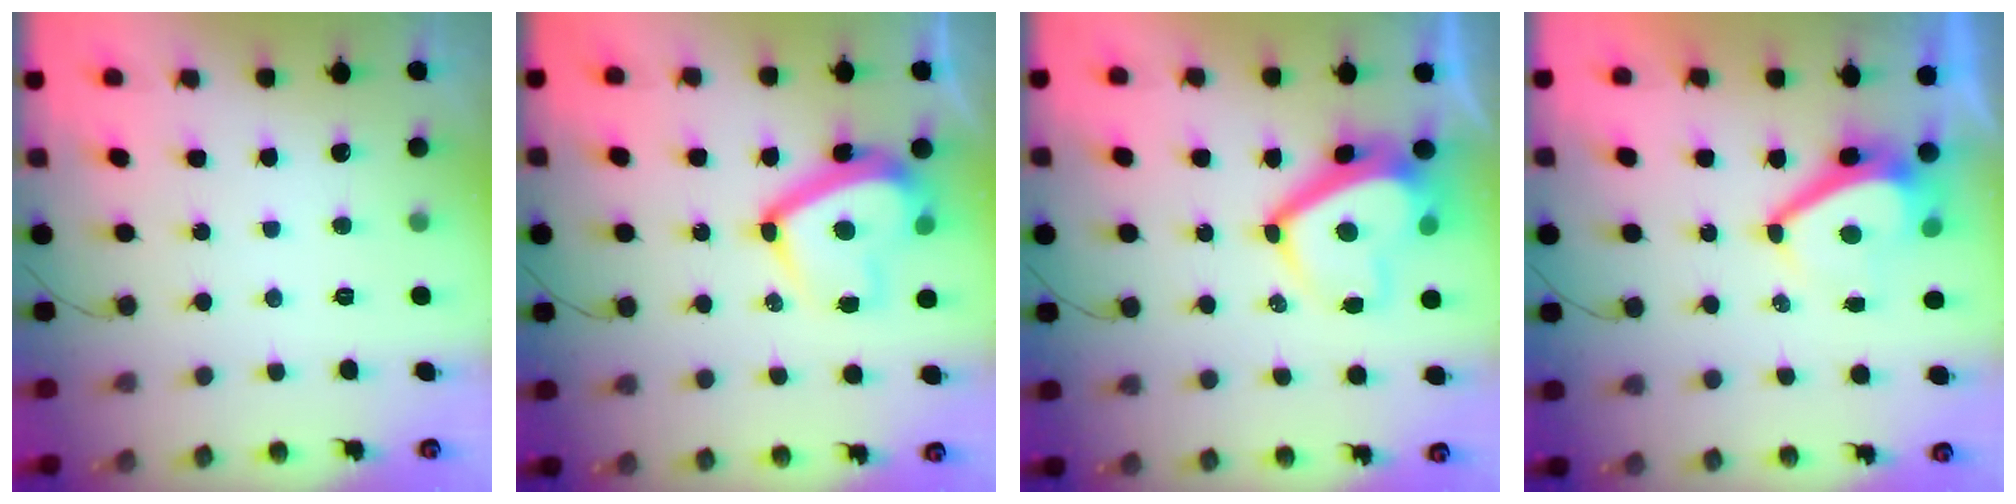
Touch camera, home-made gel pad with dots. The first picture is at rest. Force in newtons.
{"total": 14.6, "press": 14.4, "slide": 2.1}
{"total": 10.4, "press": 10.2, "slide": 2.1}
{"total": 7.2, "press": 7.1, "slide": 0.6}